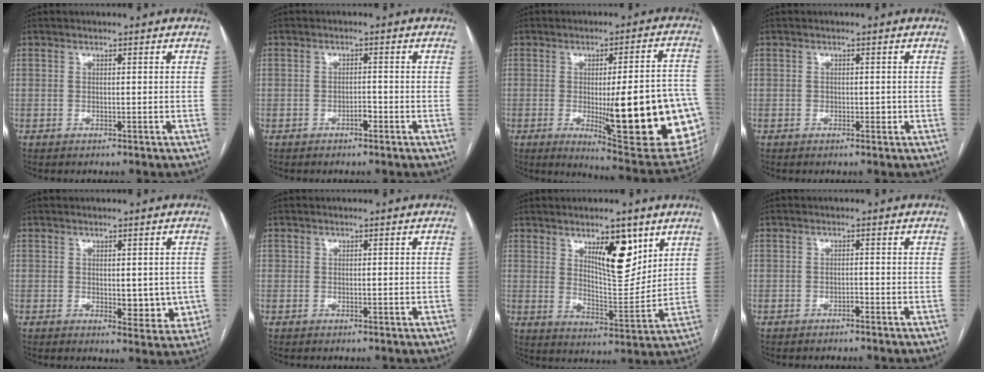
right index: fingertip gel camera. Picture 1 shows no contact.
{"total": 1.4, "force": [-0.9, 0.6, 0.9], "torque": [-0.012, 0.003, -0.016]}
{"total": 23.6, "force": [-5.1, 3.8, 22.7], "torque": [-0.203, -0.003, -0.049]}
{"total": 1.0, "force": [-0.2, 0.8, 0.6], "torque": [-0.005, 0.001, -0.004]}
{"total": 5.7, "force": [-0.3, 2.7, 4.9], "torque": [-0.050, -0.010, 0.003]}
{"total": 0.9, "force": [0.0, 0.5, 0.7], "torque": [-0.016, 0.007, 0.006]}
{"total": 10.3, "force": [5.4, 3.3, 8.1], "torque": [-0.130, -0.009, 0.096]}
{"total": 0.7, "force": [-0.6, 0.3, 0.4], "torque": [-0.008, 0.000, -0.011]}